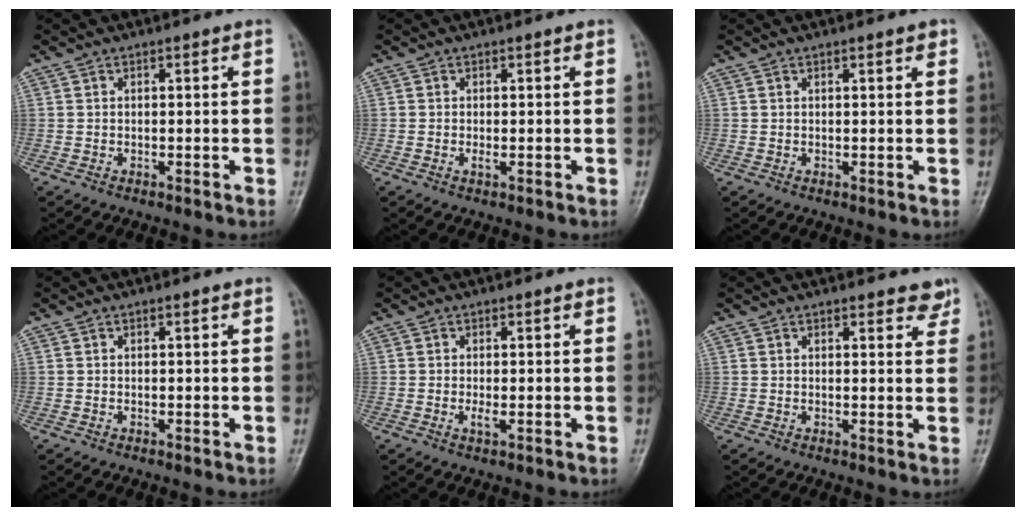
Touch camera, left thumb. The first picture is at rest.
{"total": 0.7, "force": [-0.1, 0.2, 0.7], "torque": [-0.013, 0.001, -0.001]}
{"total": 1.1, "force": [0.7, 0.2, 0.8], "torque": [-0.010, -0.002, 0.008]}
{"total": 0.0}
{"total": 1.4, "force": [-0.2, 0.4, 1.3], "torque": [-0.023, -0.002, -0.003]}
{"total": 2.9, "force": [2.4, 1.2, 1.1], "torque": [0.007, -0.014, 0.022]}